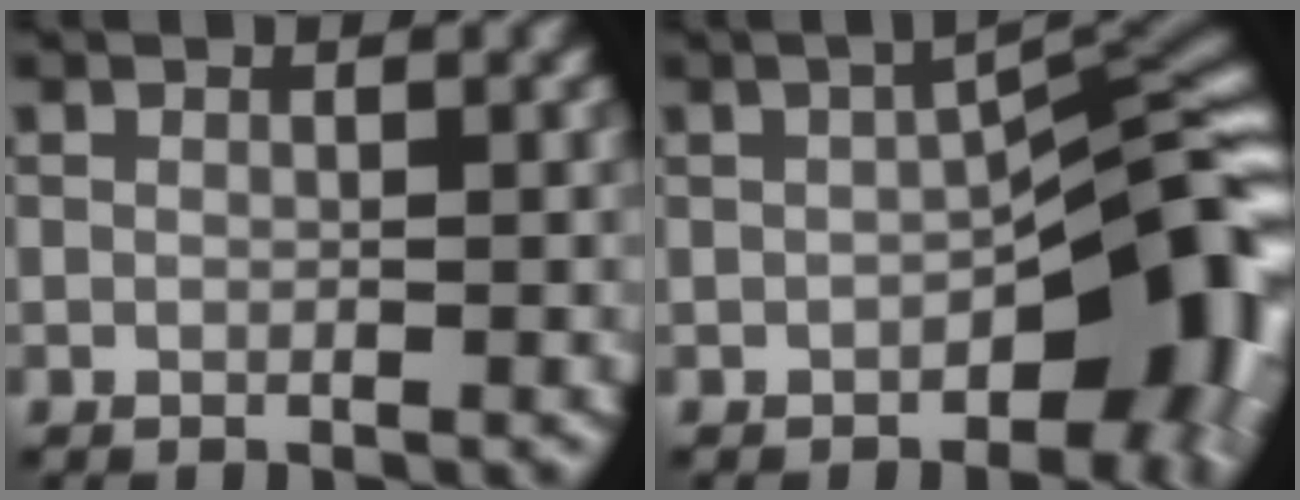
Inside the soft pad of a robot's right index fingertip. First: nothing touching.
{"total": 10.3, "force": [-3.1, 4.8, 8.6], "torque": [-0.081, 0.017, -0.060]}